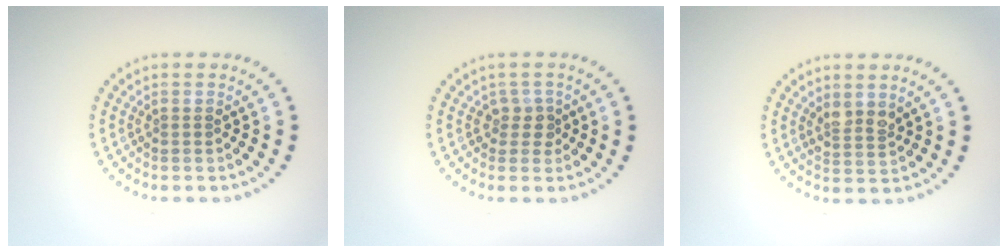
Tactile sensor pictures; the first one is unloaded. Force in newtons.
{"total": 1.7, "press": 1.3, "slide": 1.1}
{"total": 1.9, "press": 1.5, "slide": 1.1}